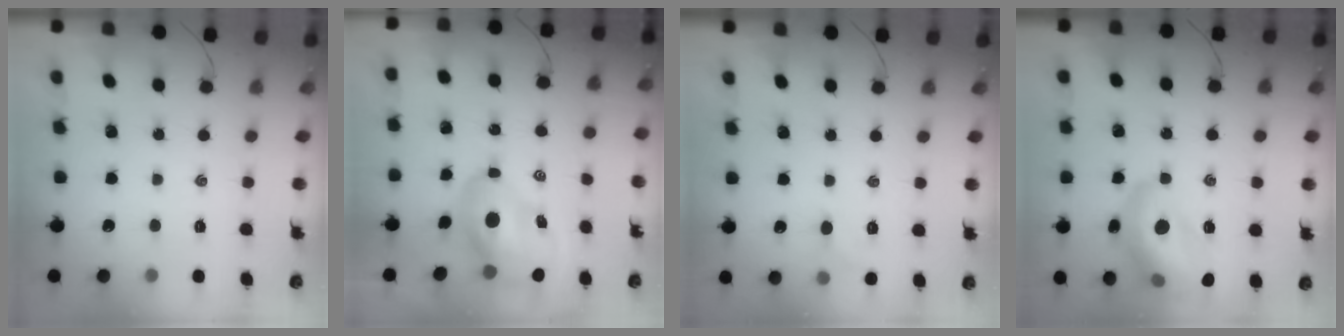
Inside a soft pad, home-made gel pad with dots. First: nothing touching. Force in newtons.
{"total": 10.6, "press": 10.2, "slide": 3.0}
{"total": 4.8, "press": 4.6, "slide": 1.5}
{"total": 16.4, "press": 16.3, "slide": 1.8}